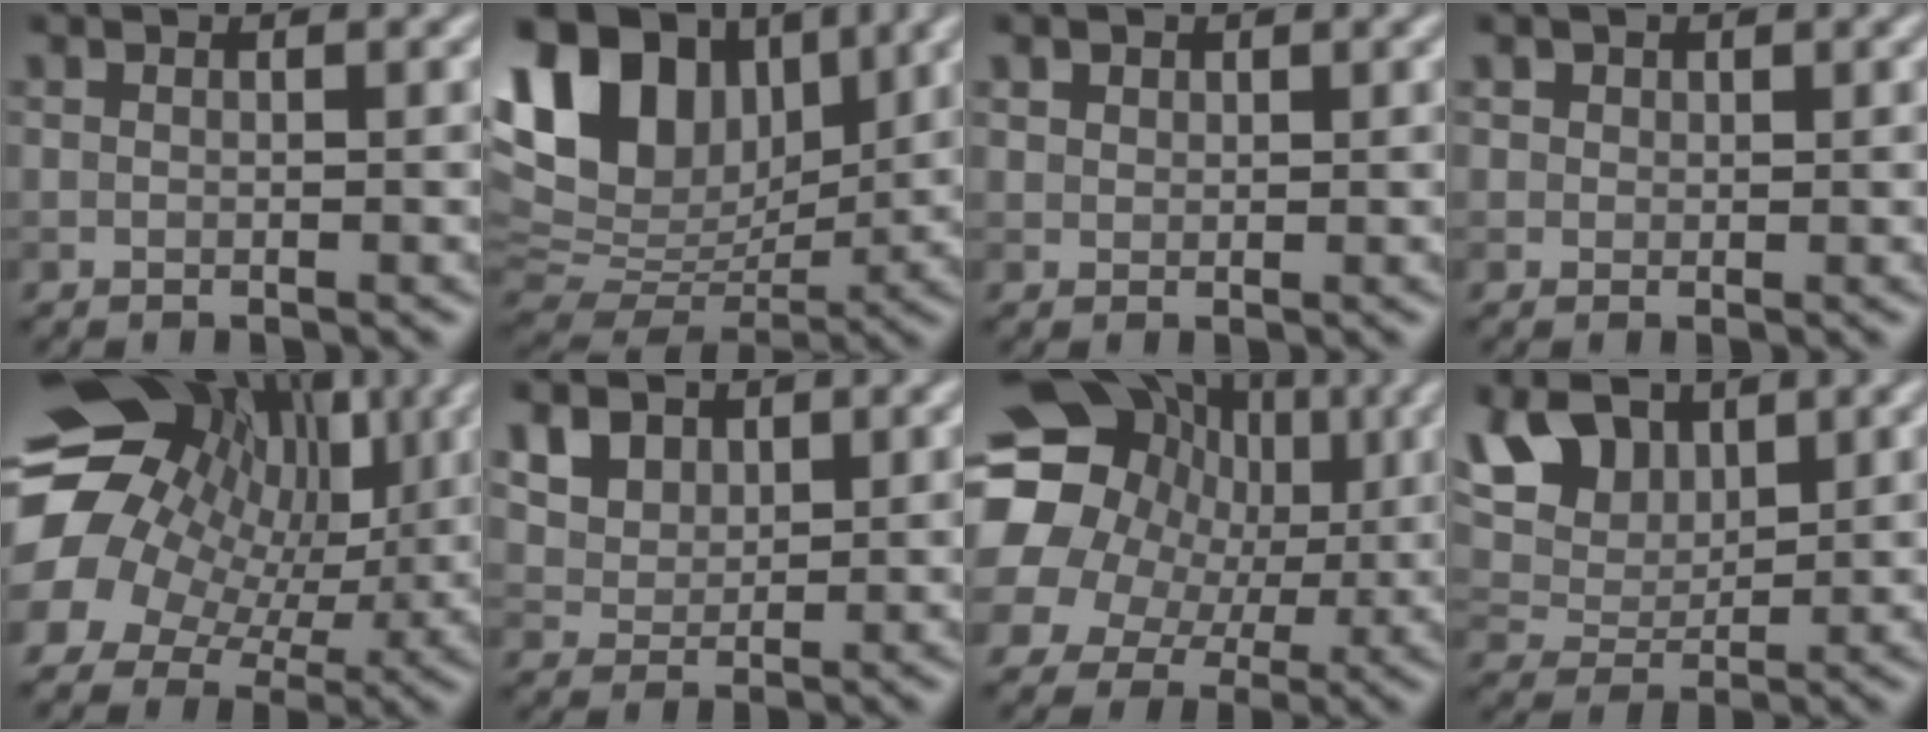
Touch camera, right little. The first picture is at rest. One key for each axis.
{"total": 13.0, "fx": 5.7, "fy": 8.4, "fz": 8.2, "tx": -0.172, "ty": 0.029, "tz": 0.106}
{"total": 1.2, "fx": 0.9, "fy": 0.8, "fz": 0.4, "tx": -0.010, "ty": -0.003, "tz": 0.019}
{"total": 1.0, "fx": 0.6, "fy": 0.8, "fz": 0.2, "tx": -0.002, "ty": -0.003, "tz": 0.006}
{"total": 16.2, "fx": 2.2, "fy": 13.3, "fz": 9.0, "tx": -0.185, "ty": 0.017, "tz": 0.028}
{"total": 6.4, "fx": 3.7, "fy": 4.4, "fz": 3.0, "tx": -0.087, "ty": 0.011, "tz": 0.070}
{"total": 18.3, "fx": 4.1, "fy": 15.6, "fz": 8.6, "tx": -0.177, "ty": 0.035, "tz": 0.039}
{"total": 7.7, "fx": 4.1, "fy": 4.7, "fz": 4.6, "tx": -0.117, "ty": 0.018, "tz": 0.073}